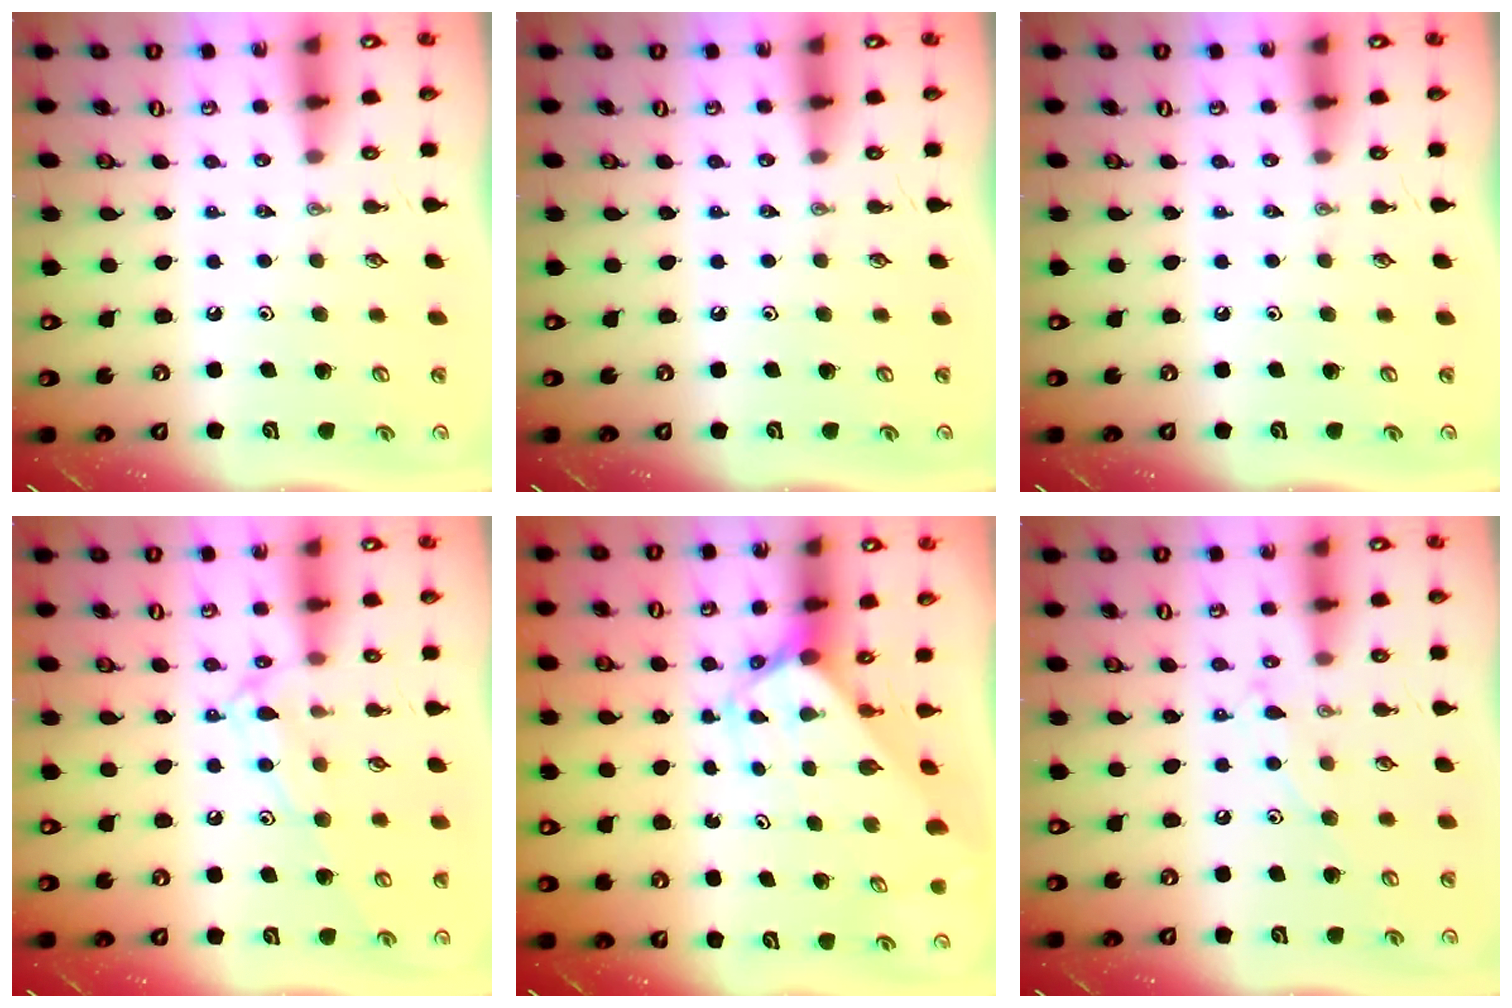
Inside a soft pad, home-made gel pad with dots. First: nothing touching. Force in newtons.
{"total": 0.0}
{"total": 0.0}
{"total": 12.5, "press": 12.5, "slide": 0.9}
{"total": 2.5, "press": 2.4, "slide": 0.3}
{"total": 8.2, "press": 8.1, "slide": 0.7}